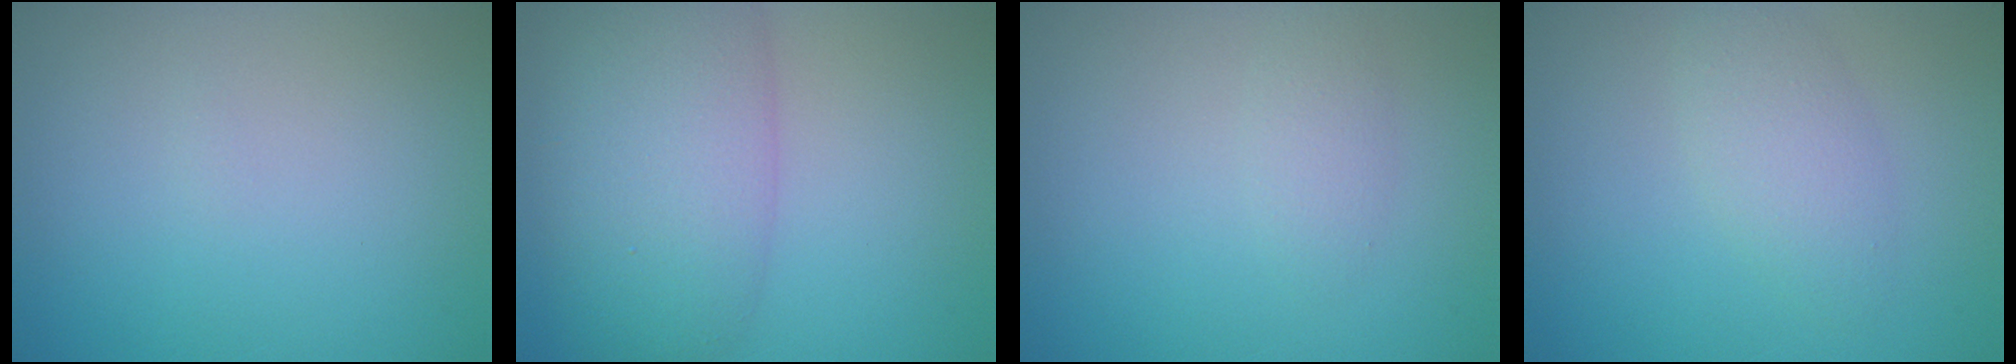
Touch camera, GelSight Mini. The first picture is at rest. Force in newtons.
{"total": 7.6, "press": 7.6, "slide": 0.2}
{"total": 1.3, "press": 1.3, "slide": 0.1}
{"total": 2.7, "press": 2.7, "slide": 0.2}